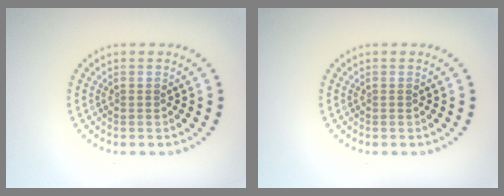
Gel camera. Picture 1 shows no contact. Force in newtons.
{"total": 0.0}